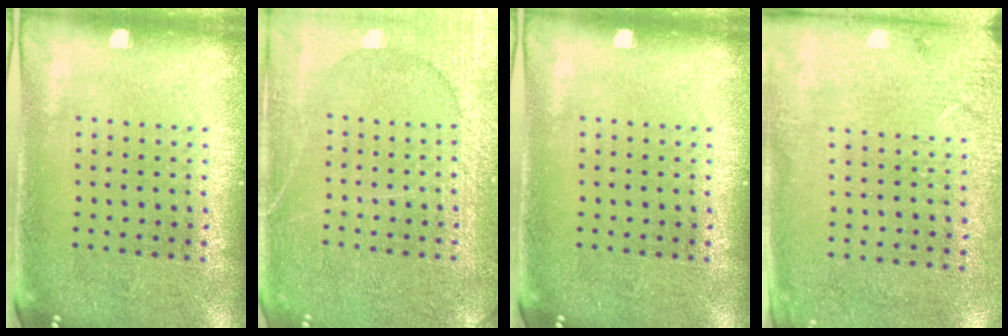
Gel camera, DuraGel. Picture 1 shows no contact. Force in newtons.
{"total": 4.9, "press": 4.9, "slide": 0.6}
{"total": 0.0}
{"total": 2.7, "press": 2.3, "slide": 1.3}